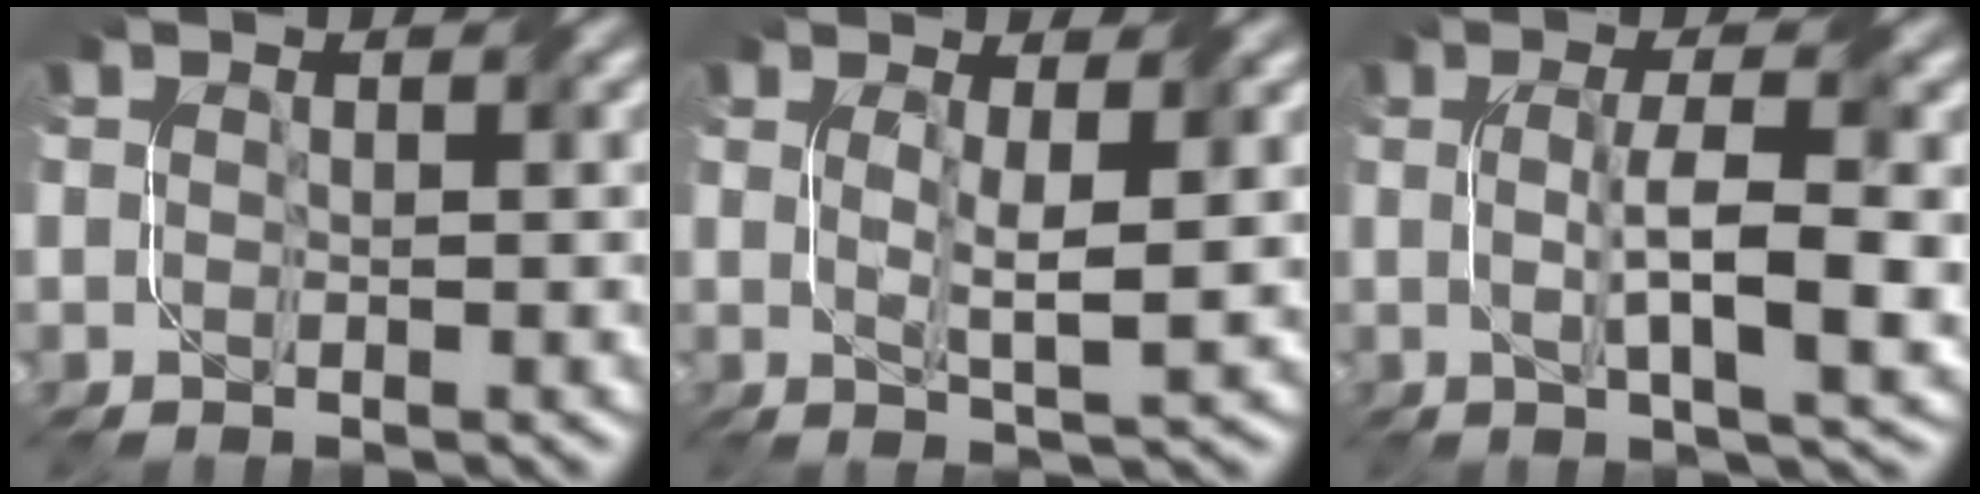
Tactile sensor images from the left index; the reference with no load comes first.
{"total": 3.0, "force": [0.6, 0.4, 2.9], "torque": [-0.052, -0.008, 0.012]}
{"total": 6.4, "force": [0.0, 1.3, 6.3], "torque": [-0.103, 0.000, 0.002]}